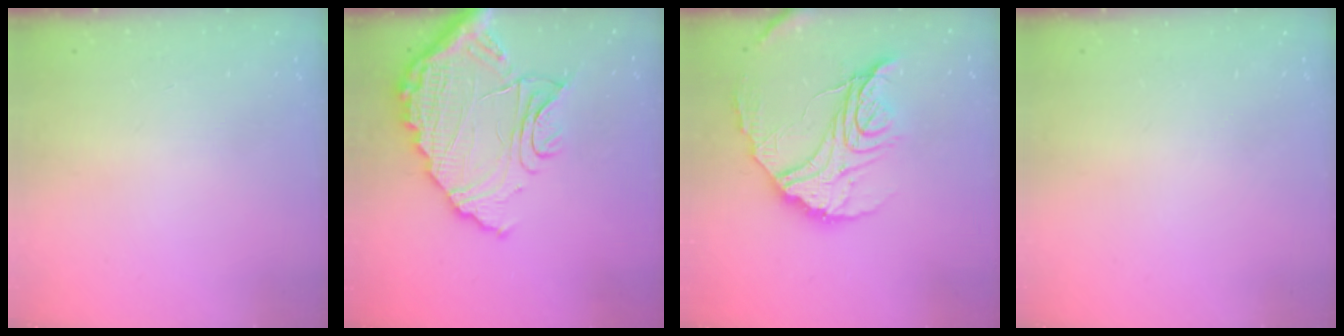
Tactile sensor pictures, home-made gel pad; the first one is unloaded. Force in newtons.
{"total": 21.3, "press": 21.2, "slide": 1.7}
{"total": 20.5, "press": 20.5, "slide": 2.0}
{"total": 0.0}